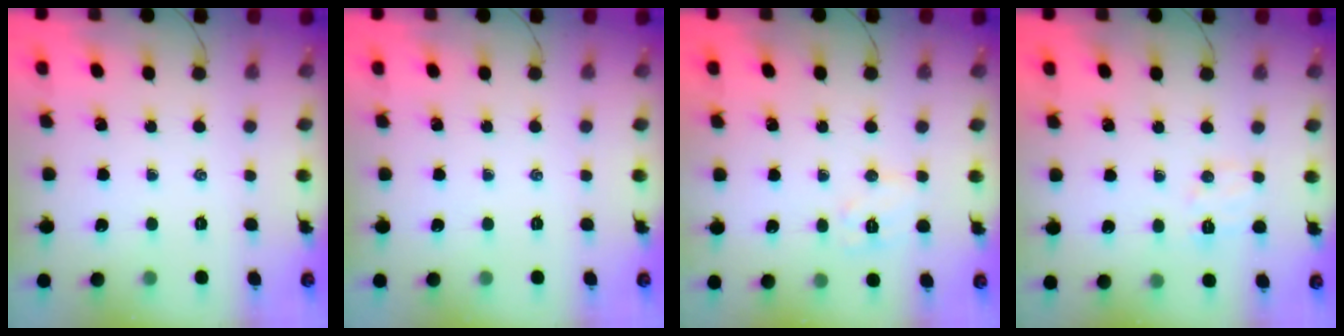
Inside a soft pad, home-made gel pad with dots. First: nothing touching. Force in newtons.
{"total": 0.0}
{"total": 6.8, "press": 6.7, "slide": 0.9}
{"total": 6.7, "press": 6.6, "slide": 1.3}